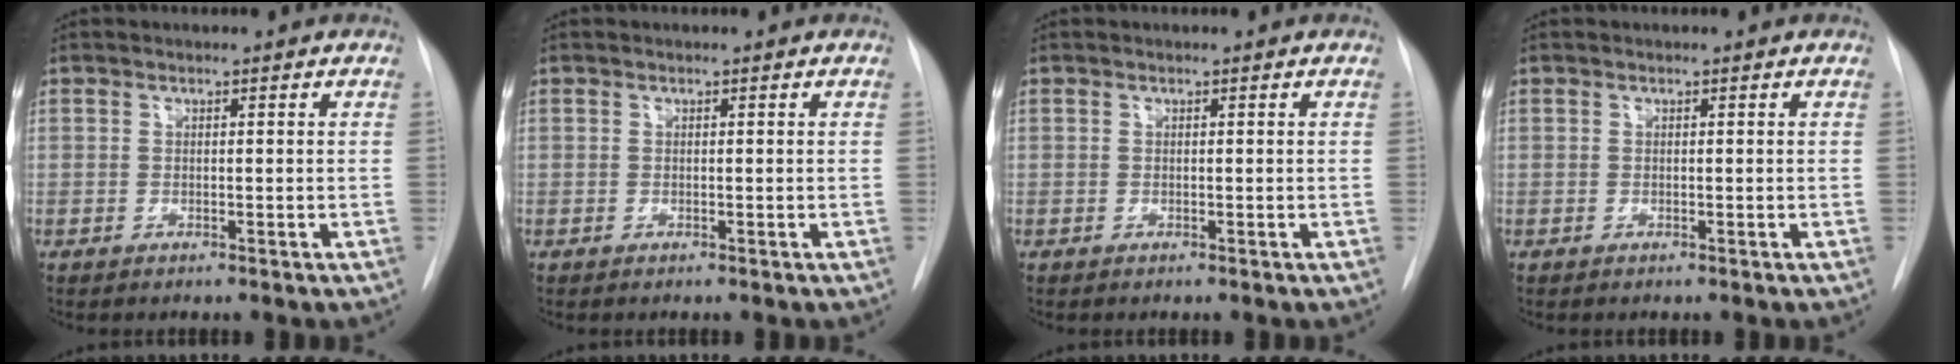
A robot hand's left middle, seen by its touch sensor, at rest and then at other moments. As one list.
[{"total": 0.0}, {"total": 0.0}, {"total": 0.0}]